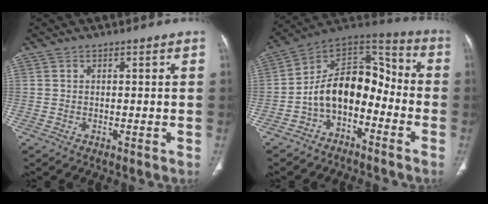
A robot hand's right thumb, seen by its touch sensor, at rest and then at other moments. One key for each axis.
{"total": 14.2, "fx": -4.6, "fy": 9.2, "fz": 9.8, "tx": -0.129, "ty": 0.092, "tz": -0.089}